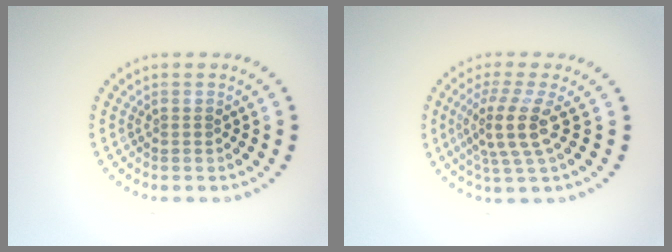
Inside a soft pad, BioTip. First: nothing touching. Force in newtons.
{"total": 3.7, "press": 2.8, "slide": 2.4}